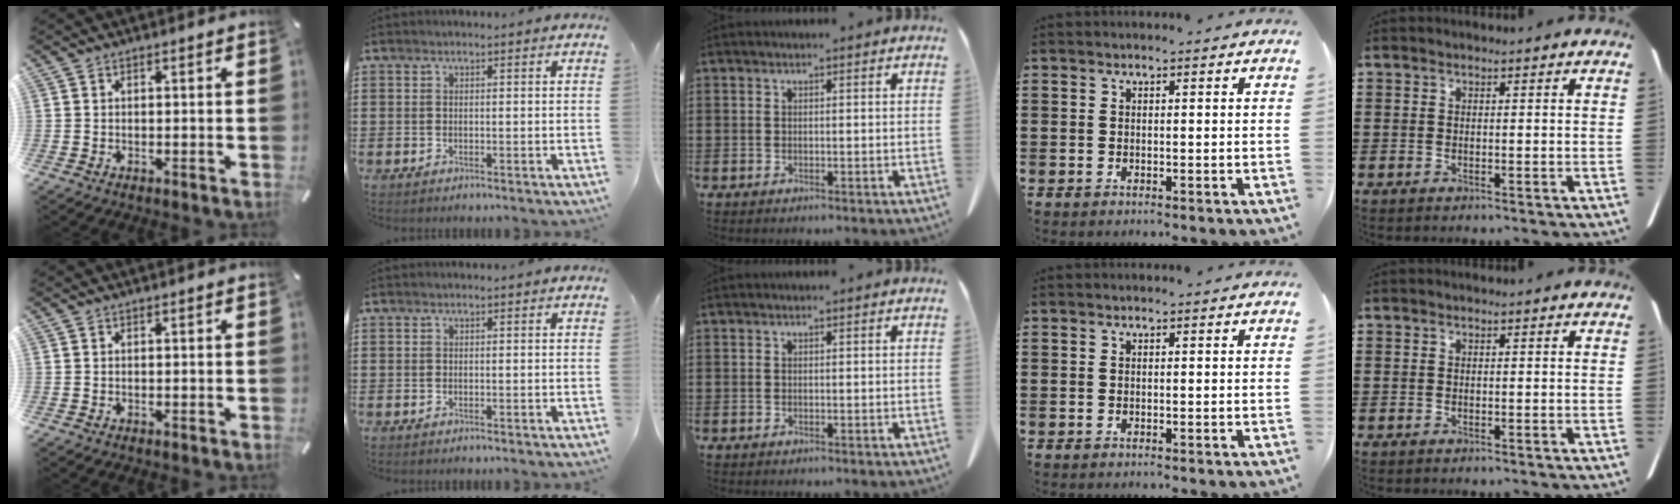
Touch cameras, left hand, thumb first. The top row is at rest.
{}